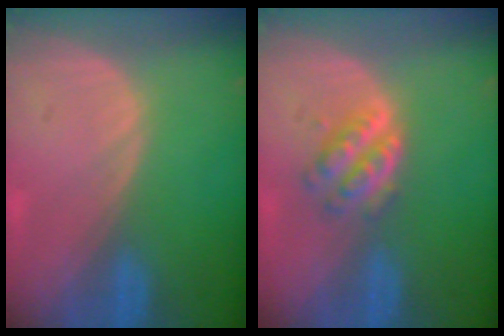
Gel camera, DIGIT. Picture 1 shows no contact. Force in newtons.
{"total": 4.7, "press": 4.4, "slide": 1.7}